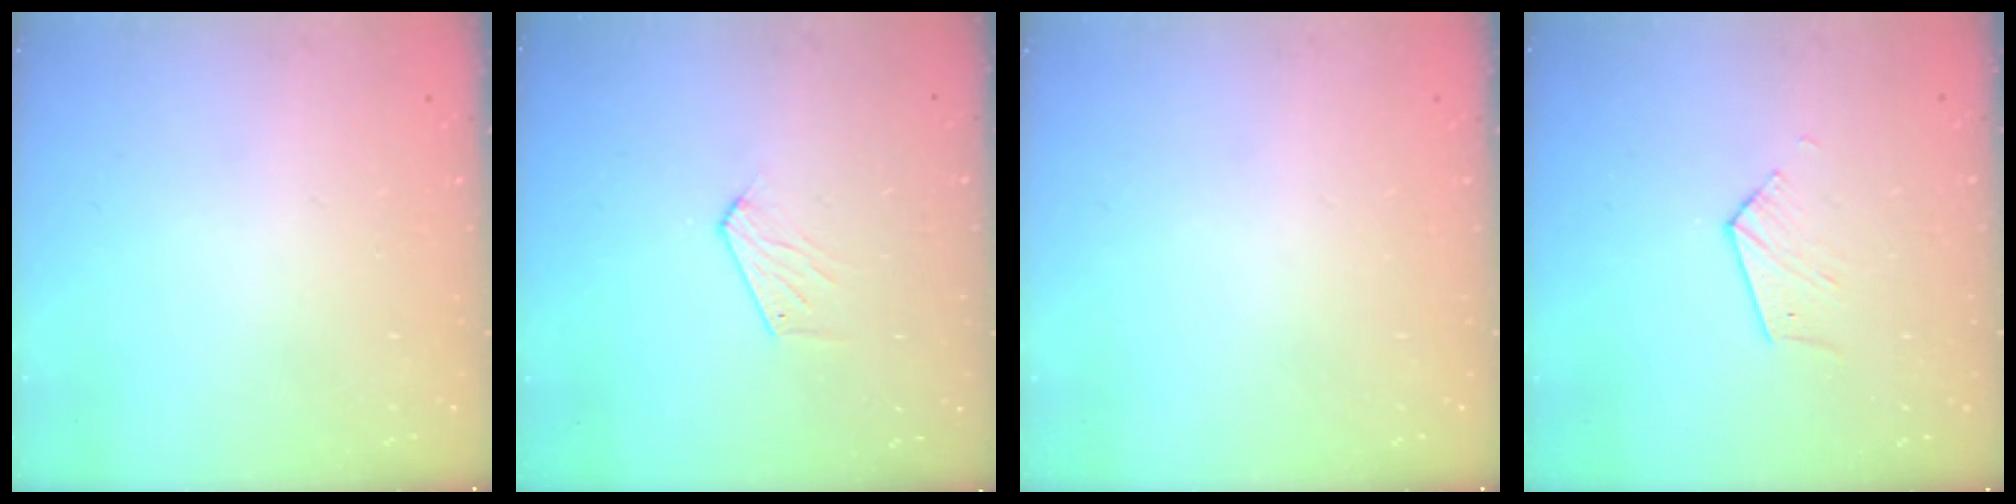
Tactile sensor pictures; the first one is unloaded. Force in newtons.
{"total": 4.5, "press": 4.5, "slide": 0.2}
{"total": 0.0}
{"total": 3.9, "press": 3.8, "slide": 0.4}